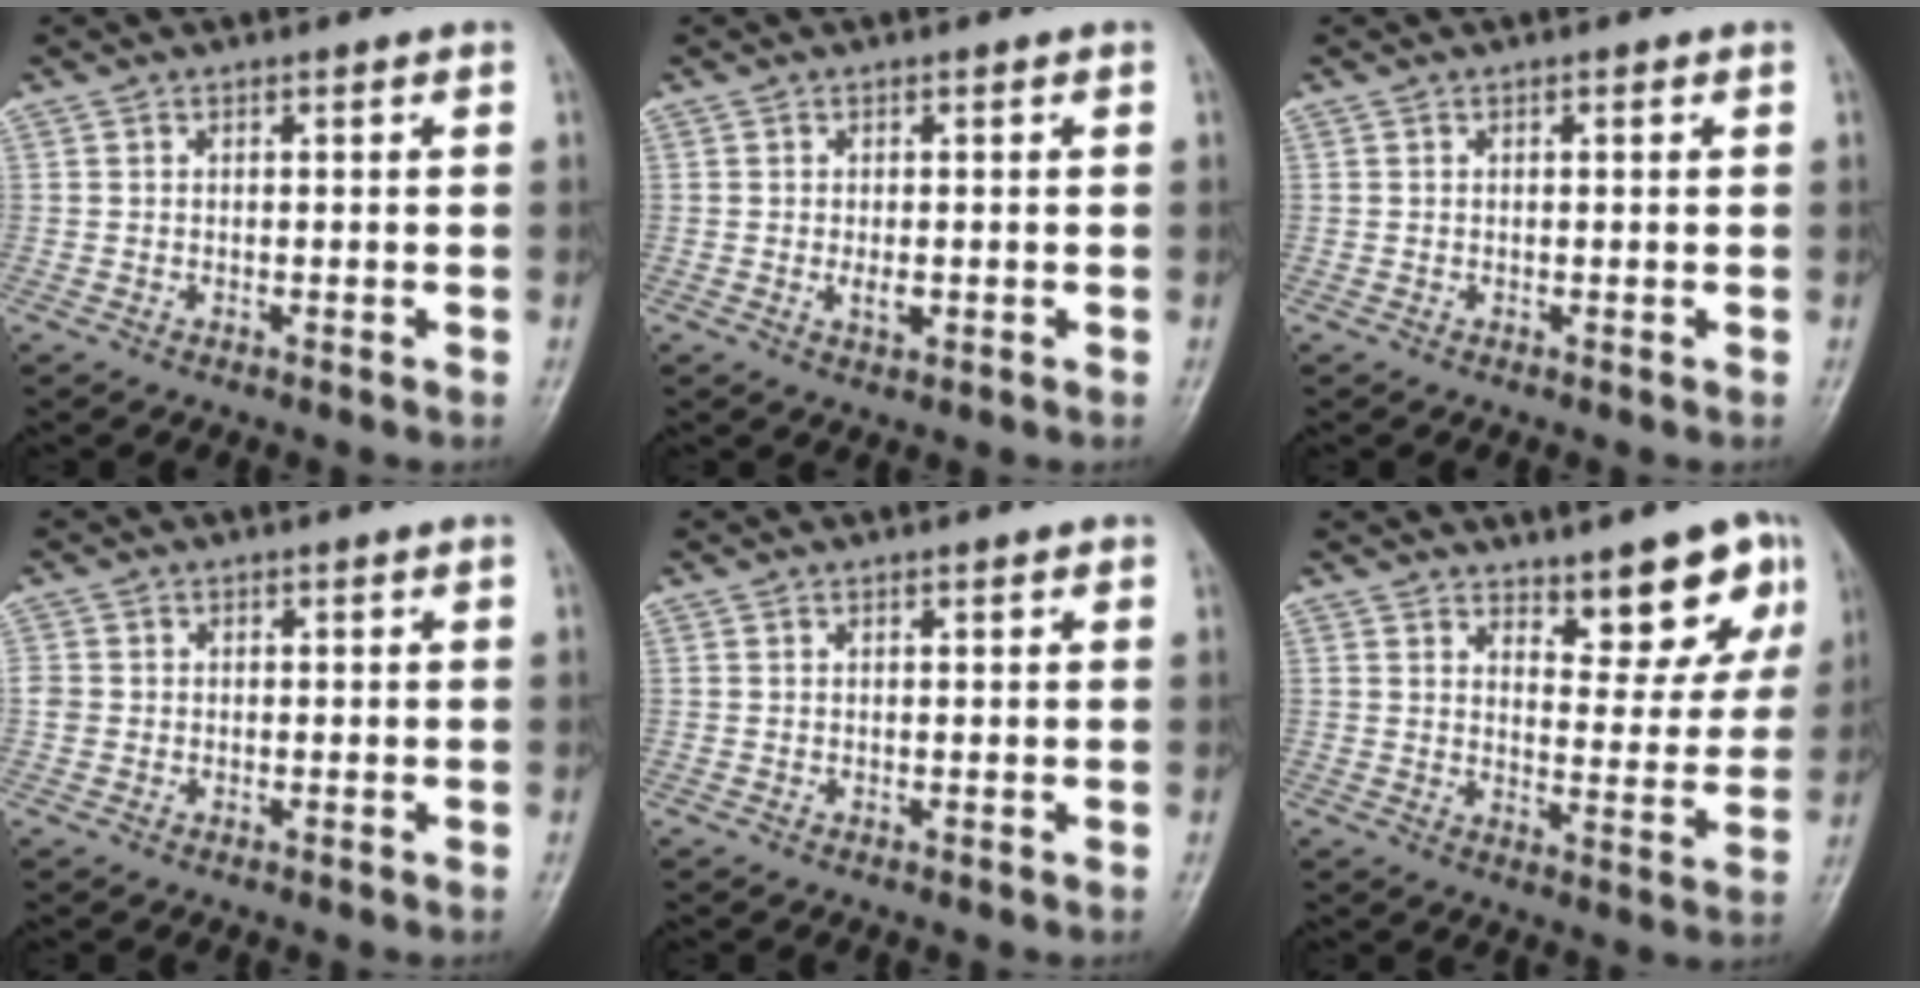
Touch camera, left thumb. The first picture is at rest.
{"total": 2.4, "force": [-0.2, 1.2, 2.1], "torque": [-0.035, -0.005, -0.002]}
{"total": 0.6, "force": [0.2, 0.2, 0.5], "torque": [-0.009, 0.000, 0.003]}
{"total": 1.8, "force": [-0.1, 1.7, 0.7], "torque": [-0.007, 0.005, -0.001]}
{"total": 0.7, "force": [0.4, 0.2, 0.5], "torque": [-0.008, 0.000, 0.004]}
{"total": 10.0, "force": [6.8, 3.6, 6.5], "torque": [-0.045, -0.048, 0.097]}